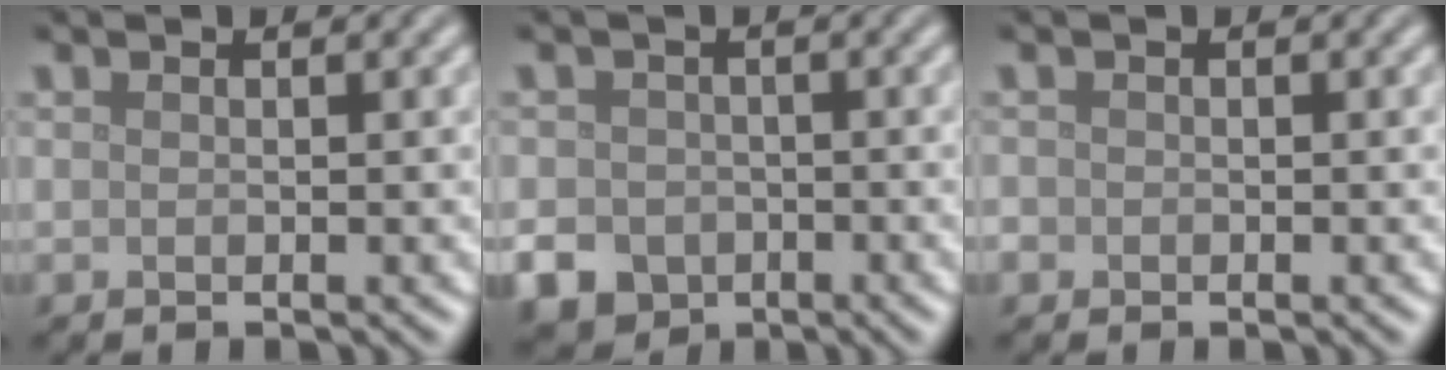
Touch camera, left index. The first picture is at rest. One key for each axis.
{"total": 6.1, "fx": -2.9, "fy": 5.0, "fz": 1.9, "tx": -0.035, "ty": -0.023, "tz": -0.058}
{"total": 0.8, "fx": -0.3, "fy": 0.8, "fz": 0.1, "tx": 0.005, "ty": -0.005, "tz": -0.007}